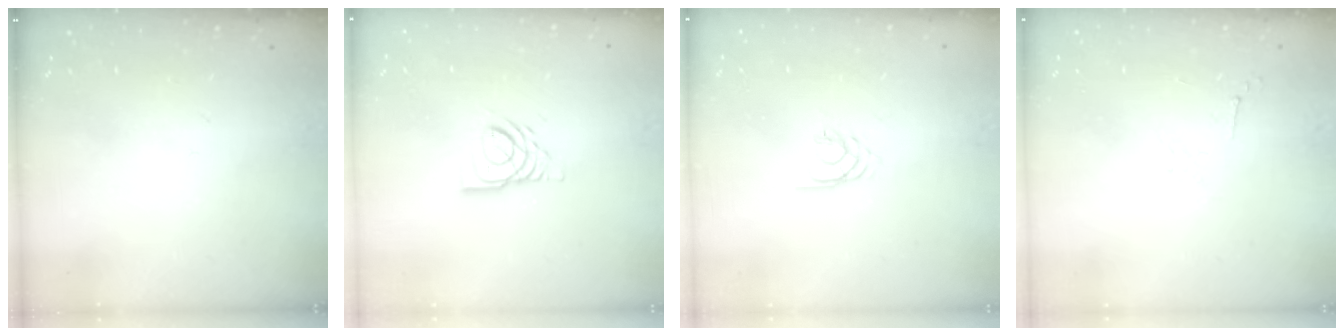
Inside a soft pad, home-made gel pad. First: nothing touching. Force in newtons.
{"total": 9.8, "press": 9.7, "slide": 1.2}
{"total": 1.9, "press": 1.9, "slide": 0.2}
{"total": 3.5, "press": 3.5, "slide": 0.8}